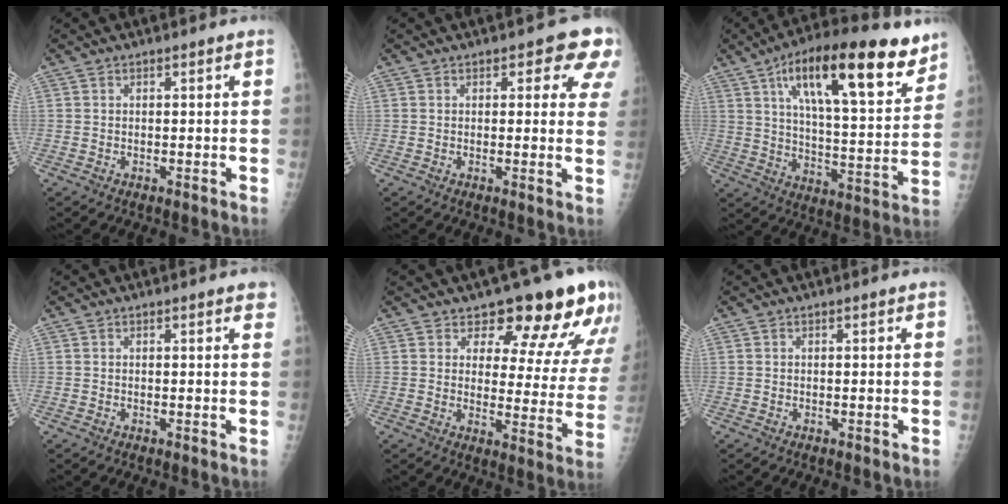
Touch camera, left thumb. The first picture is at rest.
{"total": 7.1, "force": [3.9, 3.5, 4.7], "torque": [-0.008, -0.012, 0.031]}
{"total": 24.3, "force": [13.3, 8.1, 18.6], "torque": [-0.257, -0.033, 0.211]}
{"total": 1.9, "force": [1.3, 0.5, 1.3], "torque": [-0.008, 0.001, 0.012]}
{"total": 15.7, "force": [12.6, 6.3, 6.7], "torque": [-0.022, -0.084, 0.140]}
{"total": 0.0}